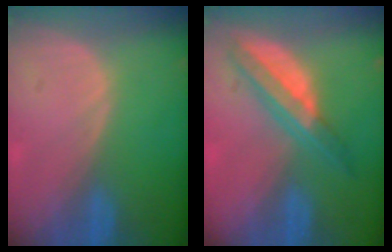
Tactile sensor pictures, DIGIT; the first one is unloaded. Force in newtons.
{"total": 6.5, "press": 5.7, "slide": 3.1}